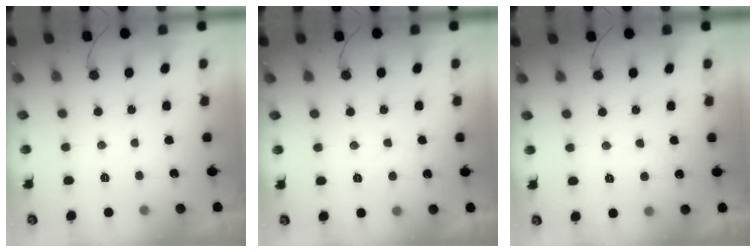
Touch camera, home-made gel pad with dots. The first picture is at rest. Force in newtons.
{"total": 4.7, "press": 4.7, "slide": 0.4}
{"total": 5.5, "press": 5.5, "slide": 0.5}